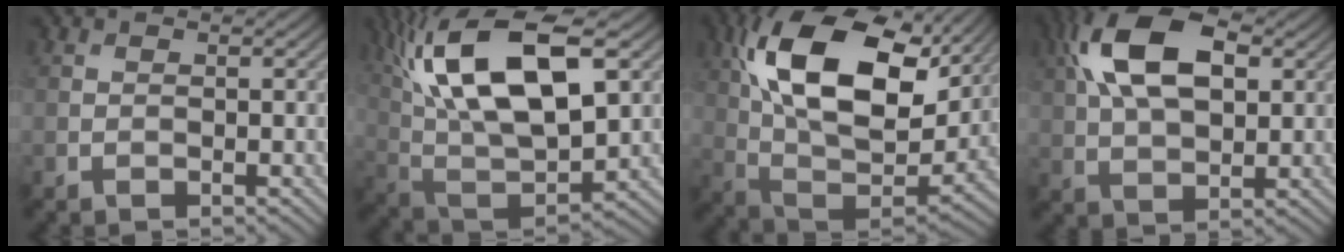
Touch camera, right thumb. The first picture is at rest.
{"total": 18.3, "force": [7.0, 7.9, 14.9], "torque": [-0.314, 0.027, 0.123]}
{"total": 19.8, "force": [7.6, 10.6, 14.9], "torque": [-0.294, 0.027, 0.122]}
{"total": 13.1, "force": [4.3, 6.9, 10.2], "torque": [-0.209, 0.021, 0.073]}